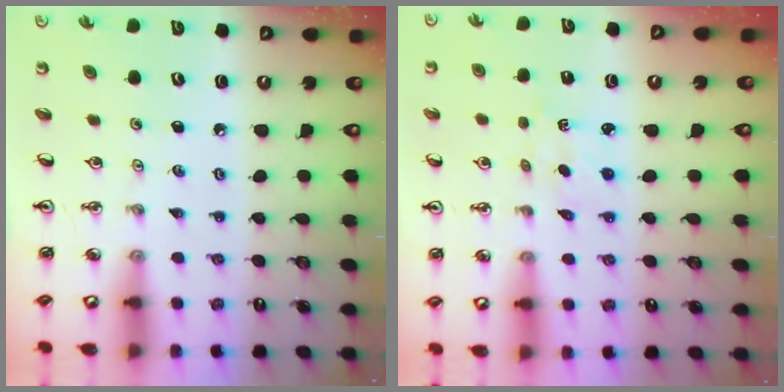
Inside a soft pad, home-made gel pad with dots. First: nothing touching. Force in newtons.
{"total": 1.5, "press": 1.5, "slide": 0.3}